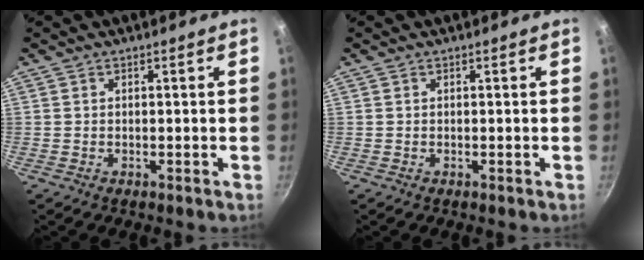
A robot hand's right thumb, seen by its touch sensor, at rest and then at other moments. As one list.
[{"total": 0.0}]